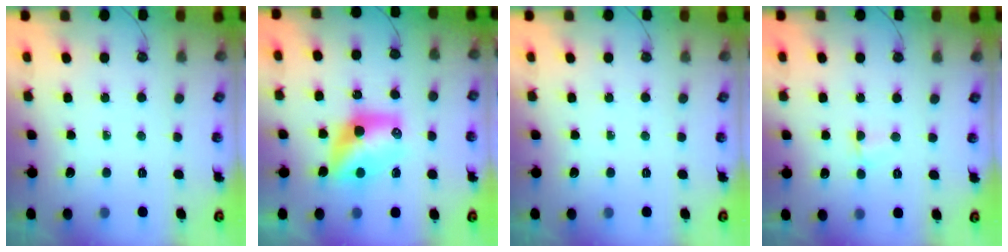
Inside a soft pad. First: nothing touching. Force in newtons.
{"total": 10.5, "press": 10.4, "slide": 0.7}
{"total": 0.0}
{"total": 2.7, "press": 2.6, "slide": 0.7}